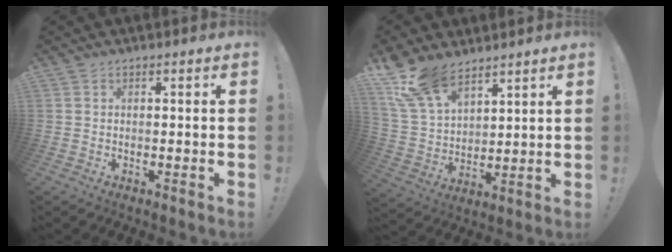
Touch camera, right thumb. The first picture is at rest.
{"total": 14.3, "force": [10.5, 7.0, 6.7], "torque": [-0.140, -0.060, 0.203]}